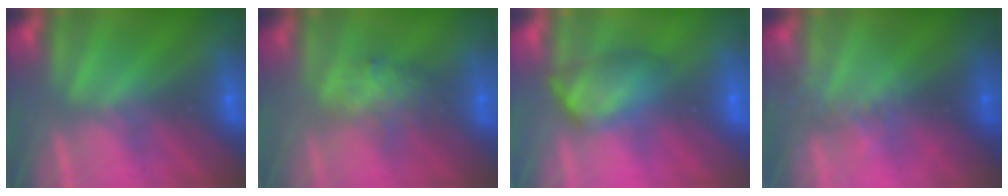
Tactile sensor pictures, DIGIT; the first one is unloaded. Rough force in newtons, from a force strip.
{"total": 2.7}
{"total": 4.5}
{"total": 2.3}